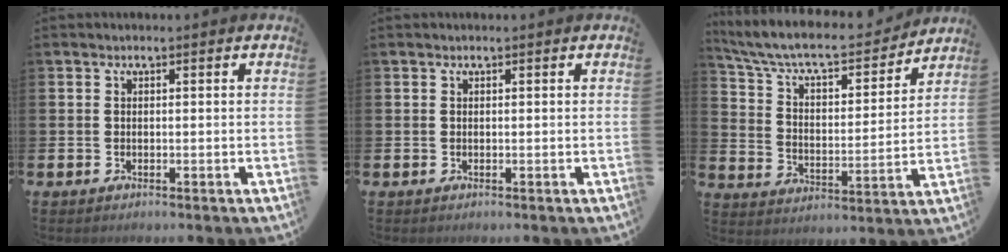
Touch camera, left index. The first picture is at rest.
{"total": 0.0}
{"total": 8.5, "force": [7.6, 2.2, 3.1], "torque": [-0.089, -0.054, 0.125]}